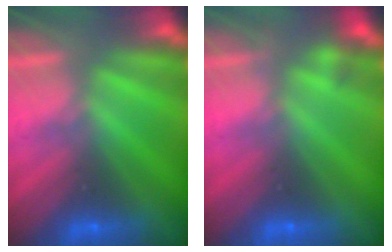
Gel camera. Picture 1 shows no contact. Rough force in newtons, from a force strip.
{"total": 2.2}